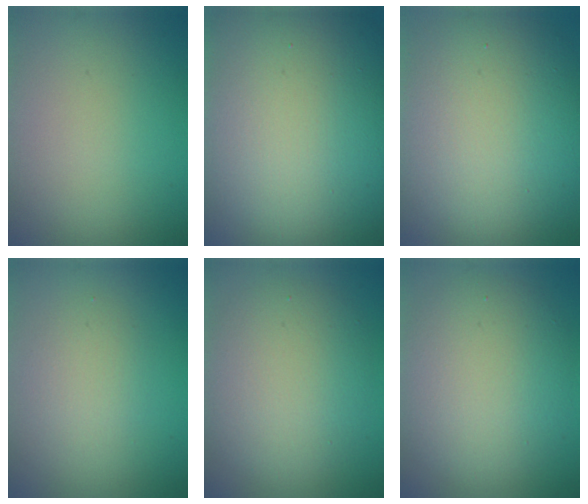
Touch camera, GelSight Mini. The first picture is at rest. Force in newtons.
{"total": 23.4, "press": 23.3, "slide": 1.4}
{"total": 12.9, "press": 12.9, "slide": 0.7}
{"total": 1.9, "press": 1.9, "slide": 0.0}
{"total": 5.6, "press": 5.6, "slide": 0.2}
{"total": 6.8, "press": 6.8, "slide": 0.4}